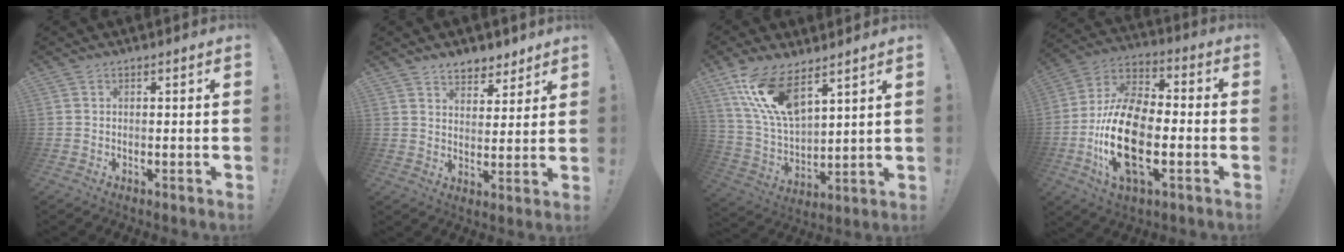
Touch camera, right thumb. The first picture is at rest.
{"total": 6.7, "force": [5.5, 3.6, 1.4], "torque": [-0.006, -0.046, 0.101]}
{"total": 15.4, "force": [10.1, 6.1, 9.9], "torque": [-0.211, -0.060, 0.187]}
{"total": 21.4, "force": [-5.4, 11.3, 17.3], "torque": [-0.358, 0.022, -0.085]}